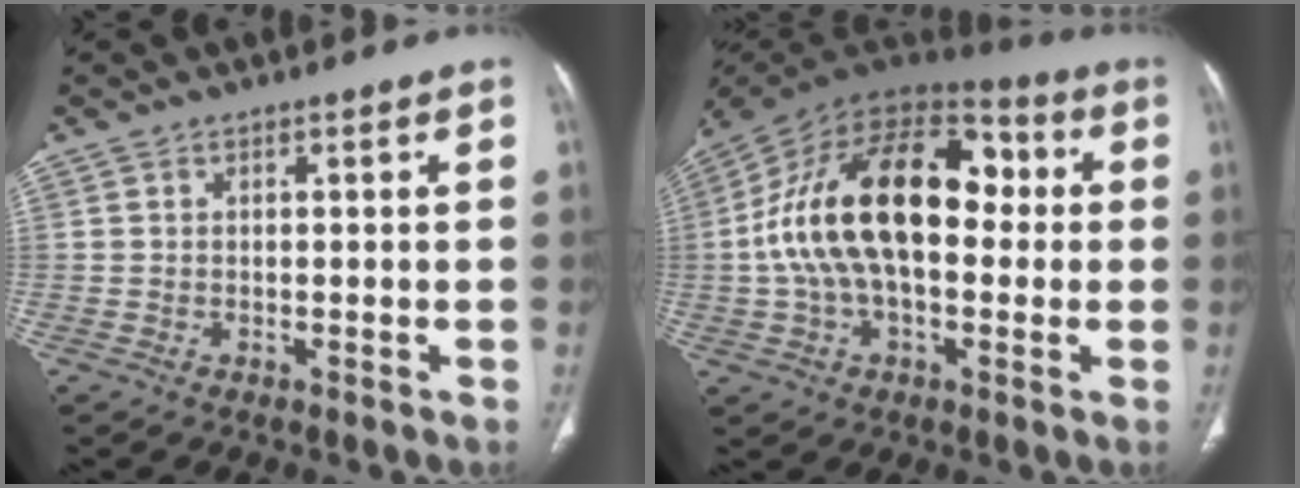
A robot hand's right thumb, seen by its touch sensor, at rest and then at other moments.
{"total": 24.7, "force": [1.5, 14.1, 20.2], "torque": [-0.351, 0.039, 0.017]}